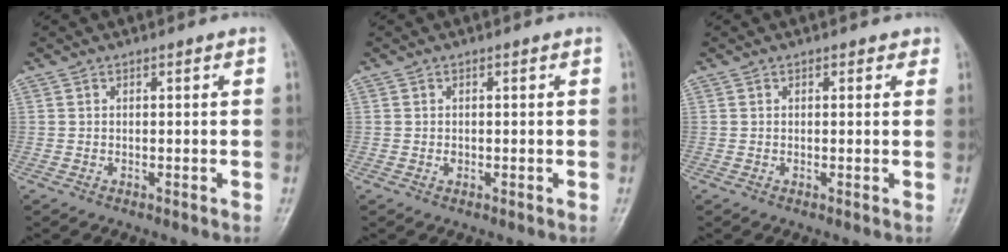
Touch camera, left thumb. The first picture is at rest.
{"total": 0.8, "force": [-0.1, 0.7, 0.5], "torque": [-0.003, 0.001, -0.003]}
{"total": 1.5, "force": [0.8, 1.0, 0.7], "torque": [0.009, -0.001, 0.004]}